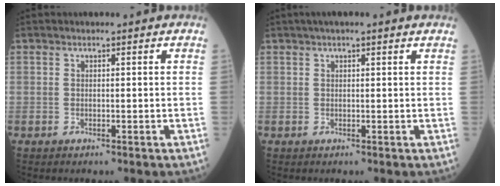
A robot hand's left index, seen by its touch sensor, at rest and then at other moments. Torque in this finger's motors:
{"motor_torque": [1.05, -1.09, 0.14, 0.10]}